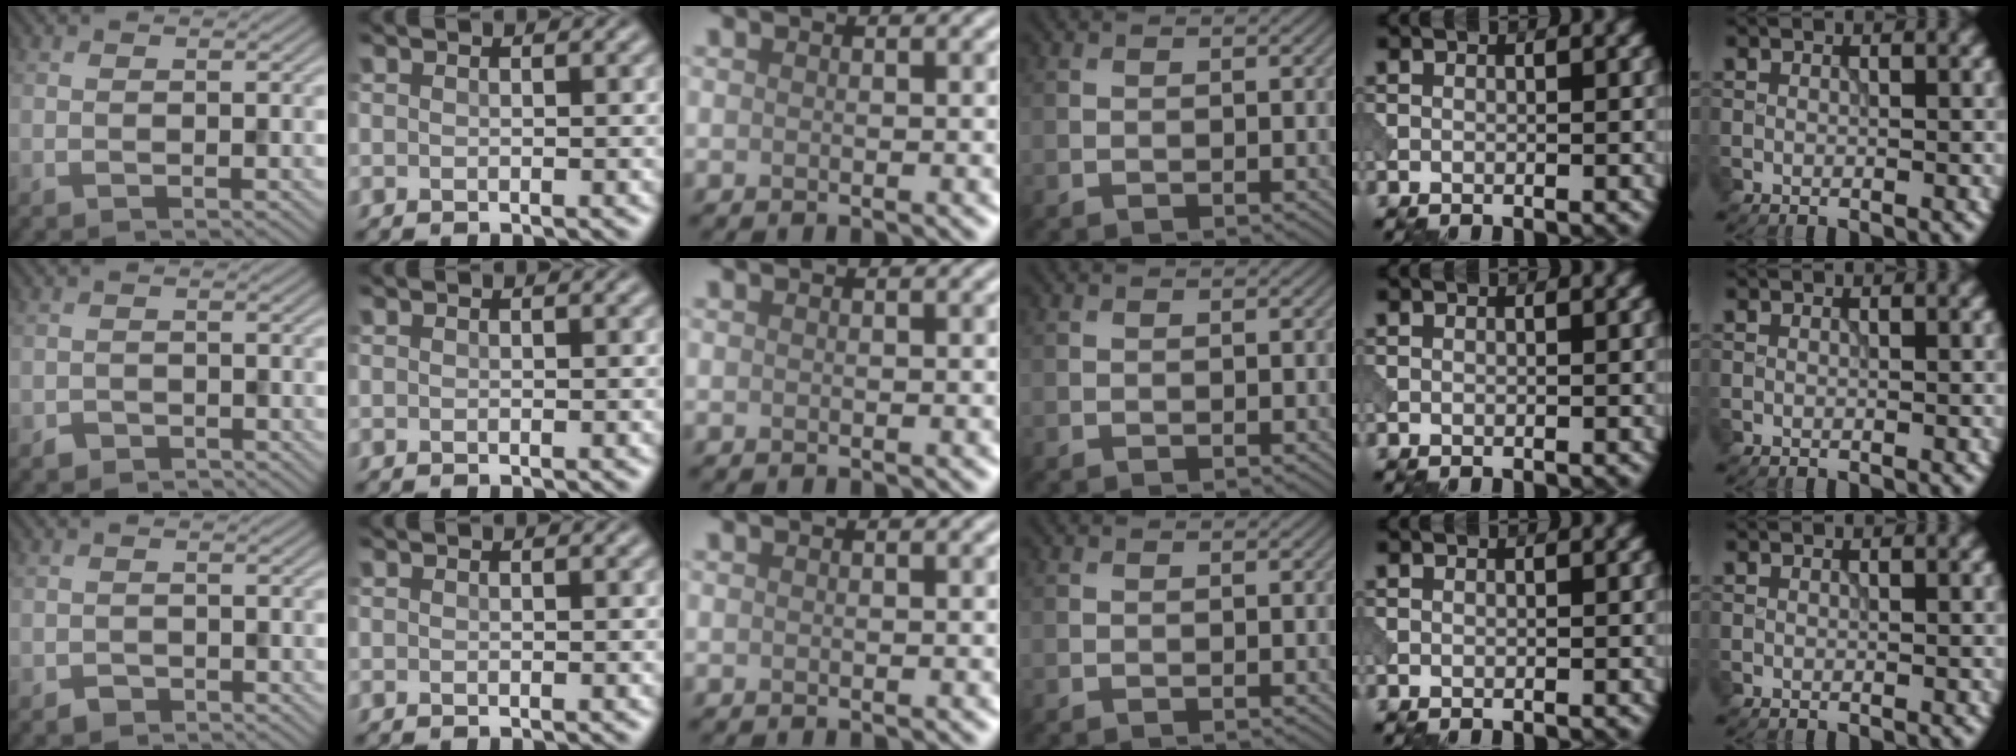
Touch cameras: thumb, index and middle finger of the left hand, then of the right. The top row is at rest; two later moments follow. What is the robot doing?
{"motion": "open", "object": "sandwich press"}